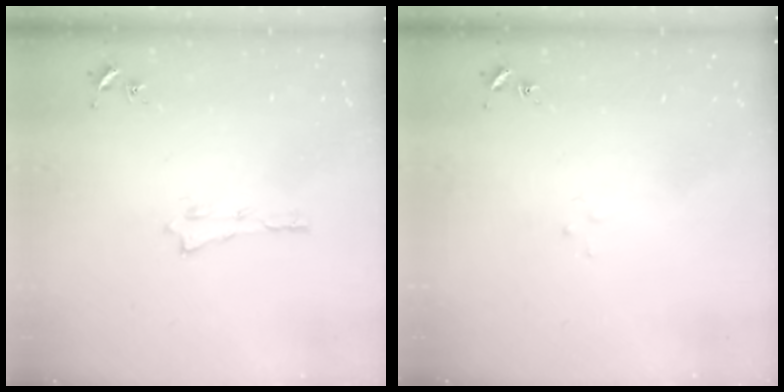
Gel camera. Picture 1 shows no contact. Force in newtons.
{"total": 1.8, "press": 1.8, "slide": 0.1}